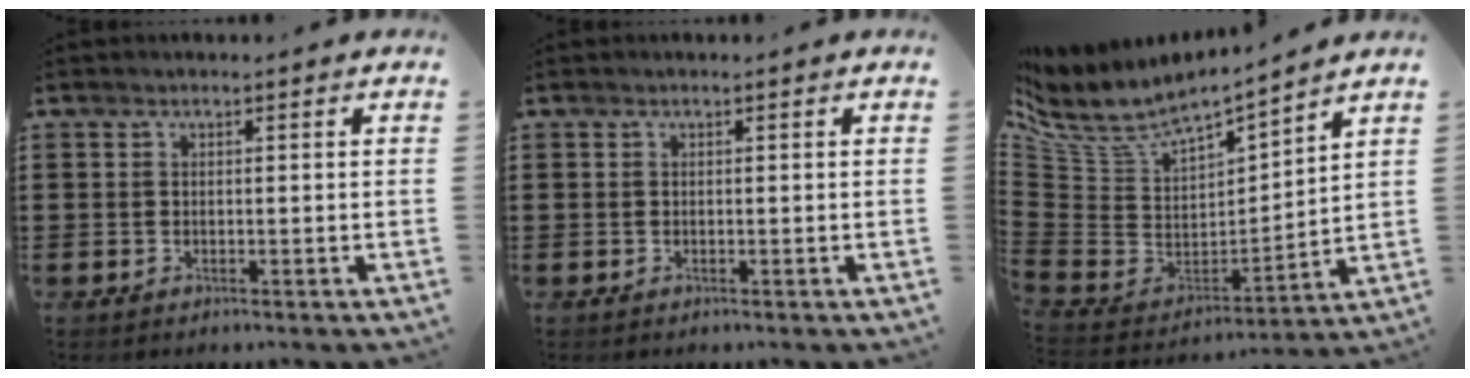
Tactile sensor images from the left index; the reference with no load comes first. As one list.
[{"total": 0.0}, {"total": 5.5, "force": [3.8, 2.4, 3.1], "torque": [-0.081, -0.038, 0.062]}]